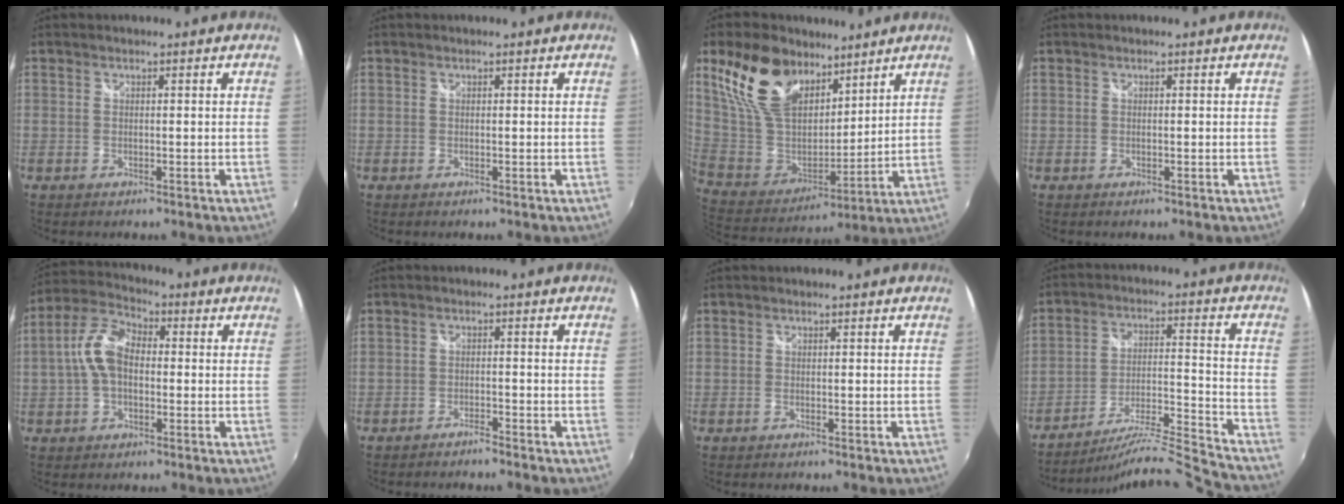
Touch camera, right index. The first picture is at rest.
{"total": 0.0}
{"total": 20.3, "force": [12.2, 11.4, 11.4], "torque": [-0.258, 0.035, 0.248]}
{"total": 0.0}
{"total": 8.9, "force": [-0.4, 5.5, 7.0], "torque": [-0.151, 0.025, -0.010]}
{"total": 2.0, "force": [-1.9, 0.2, 0.5], "torque": [-0.023, -0.003, -0.035]}
{"total": 0.0}
{"total": 15.7, "force": [-15.1, -2.9, 3.0], "torque": [-0.057, -0.005, -0.248]}